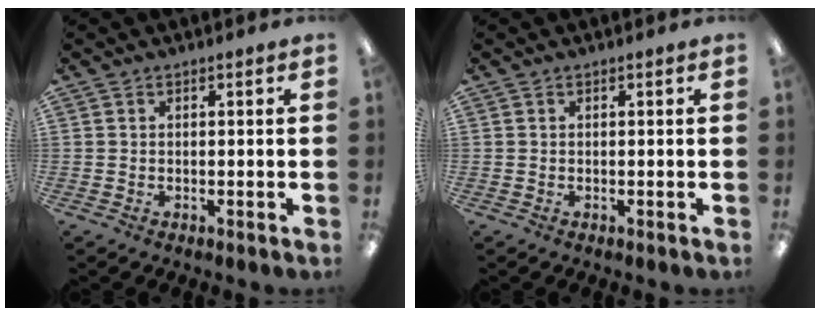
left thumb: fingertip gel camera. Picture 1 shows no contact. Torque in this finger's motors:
{"motor_torque": [0.02, 0.01, -0.06, 0.06, 0.00]}